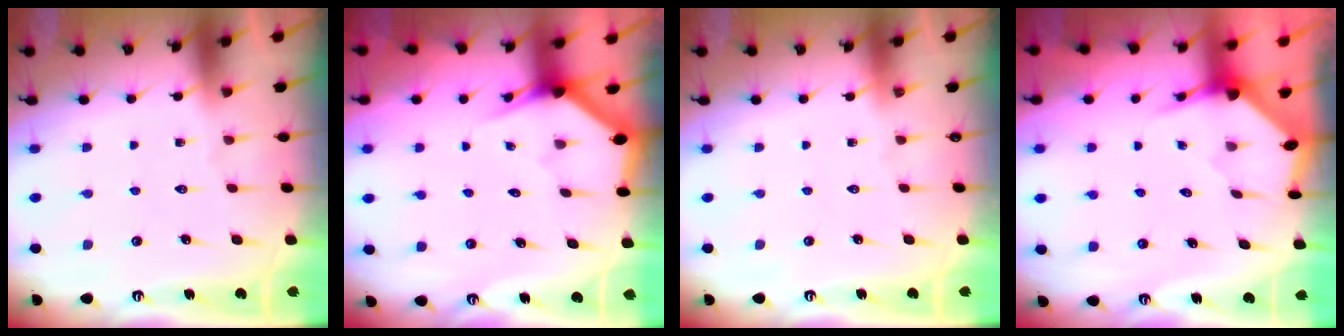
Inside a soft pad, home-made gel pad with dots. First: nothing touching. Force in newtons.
{"total": 2.8, "press": 2.8, "slide": 0.1}
{"total": 0.0}
{"total": 3.4, "press": 3.4, "slide": 0.3}